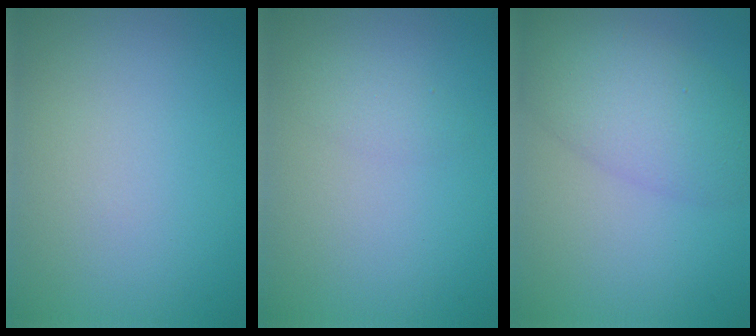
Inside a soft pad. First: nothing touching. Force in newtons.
{"total": 1.2, "press": 1.2, "slide": 0.1}
{"total": 5.8, "press": 5.8, "slide": 0.2}